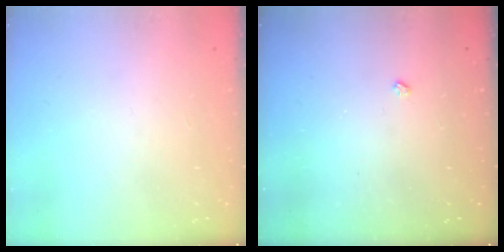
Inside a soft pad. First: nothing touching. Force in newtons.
{"total": 3.3, "press": 3.3, "slide": 0.4}